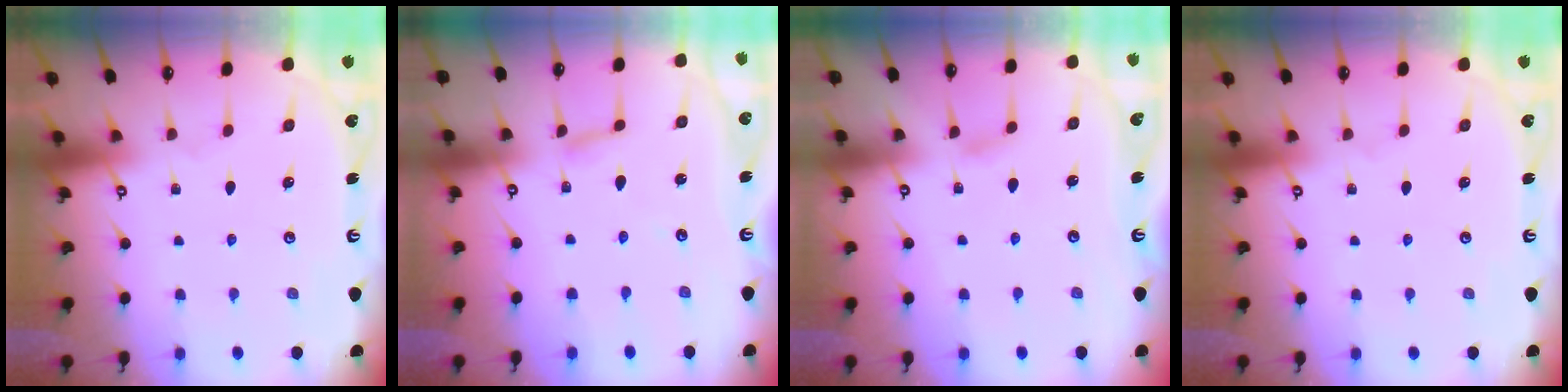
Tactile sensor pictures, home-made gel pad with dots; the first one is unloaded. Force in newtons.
{"total": 2.9, "press": 2.9, "slide": 0.2}
{"total": 4.9, "press": 4.9, "slide": 0.5}
{"total": 0.0}